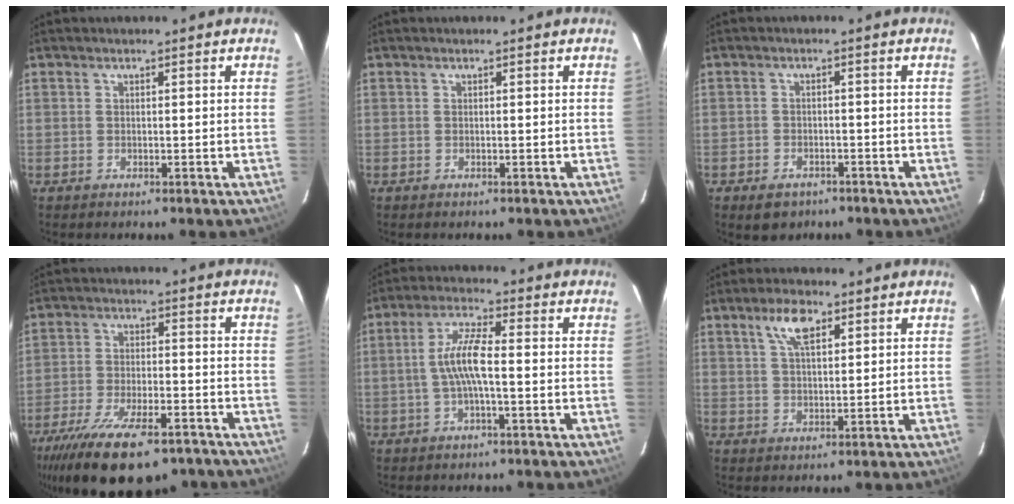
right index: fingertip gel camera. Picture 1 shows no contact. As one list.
[{"total": 0.0}, {"total": 4.6, "force": [-3.0, 3.2, 1.4], "torque": [-0.037, 0.003, -0.040]}, {"total": 20.9, "force": [-15.1, 7.4, 12.4], "torque": [-0.243, -0.043, -0.230]}, {"total": 7.2, "force": [-0.9, 1.2, 7.0], "torque": [-0.143, 0.008, -0.017]}, {"total": 5.7, "force": [3.1, 2.3, 4.3], "torque": [-0.078, 0.011, 0.058]}]